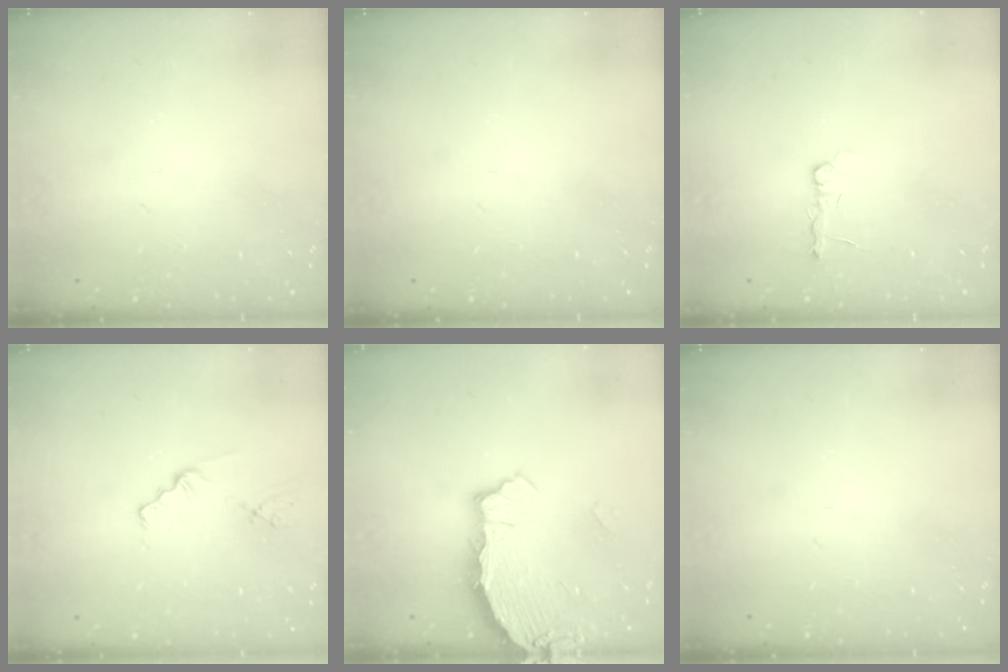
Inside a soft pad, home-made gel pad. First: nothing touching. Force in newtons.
{"total": 0.0}
{"total": 2.7, "press": 2.7, "slide": 0.4}
{"total": 1.1, "press": 1.1, "slide": 0.2}
{"total": 3.4, "press": 3.4, "slide": 0.4}
{"total": 0.0}